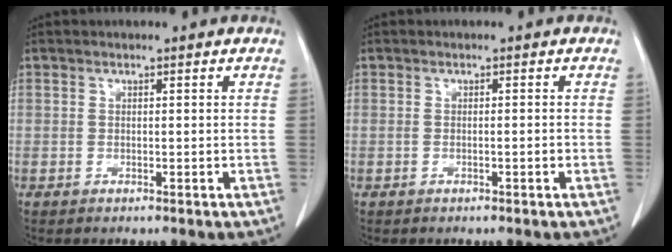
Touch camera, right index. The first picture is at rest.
{"total": 0.7, "force": [-0.2, 0.0, 0.6], "torque": [-0.013, 0.002, 0.000]}